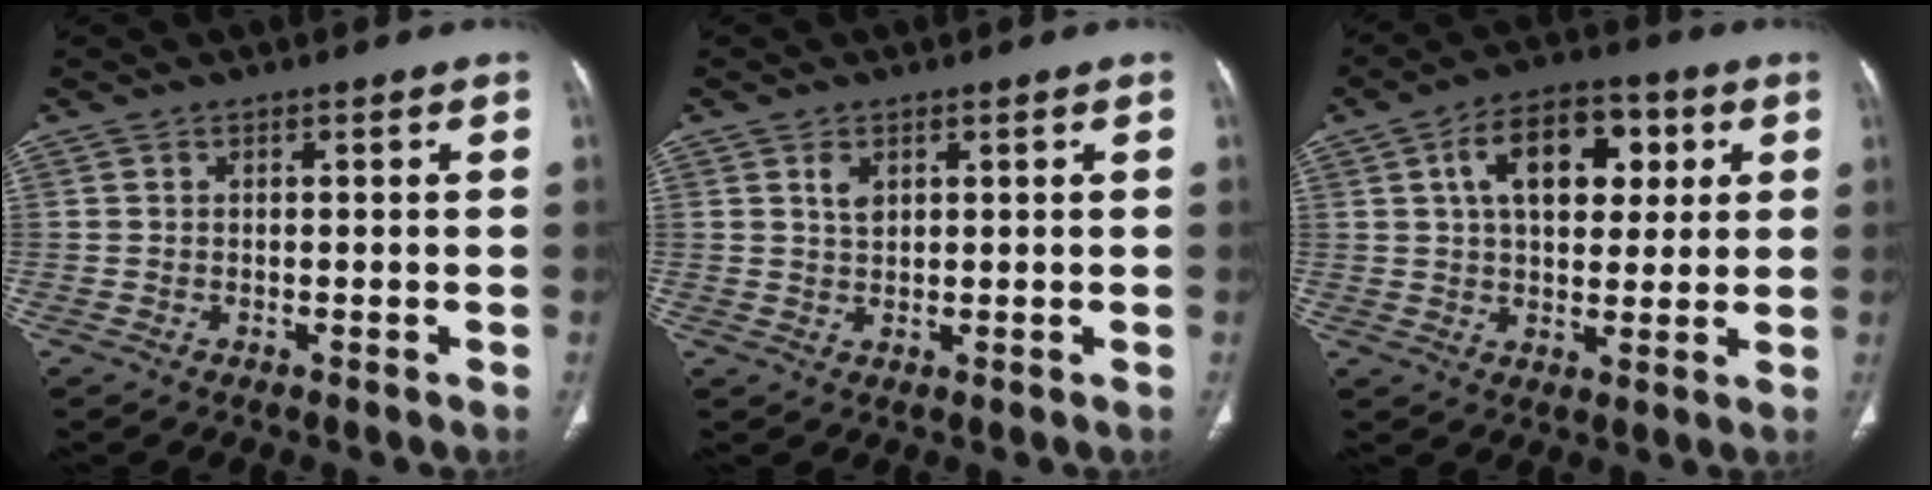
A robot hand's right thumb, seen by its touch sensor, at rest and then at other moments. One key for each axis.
{"total": 2.5, "fx": 1.1, "fy": 1.5, "fz": 1.6, "tx": -0.023, "ty": -0.005, "tz": 0.024}
{"total": 14.2, "fx": 4.3, "fy": 8.4, "fz": 10.6, "tx": -0.135, "ty": 0.006, "tz": 0.065}